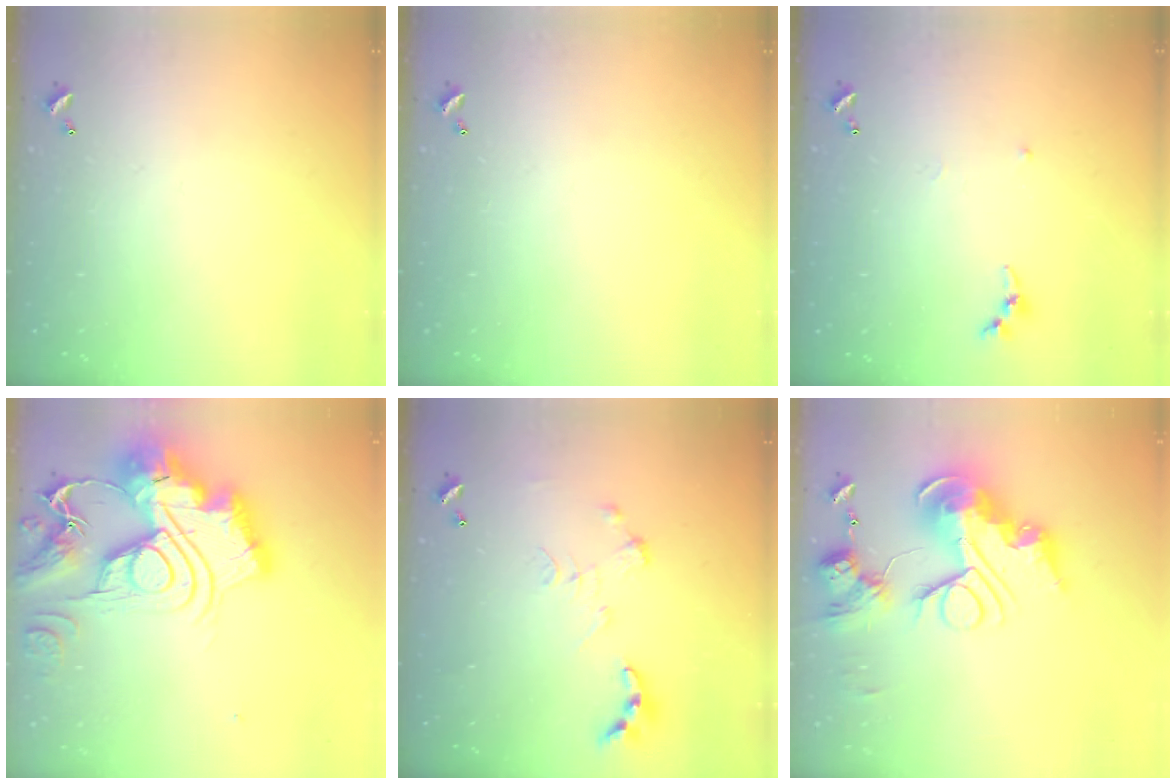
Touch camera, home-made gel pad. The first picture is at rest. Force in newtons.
{"total": 0.0}
{"total": 6.2, "press": 6.1, "slide": 0.7}
{"total": 0.6, "press": 0.6, "slide": 0.0}
{"total": 0.0}
{"total": 0.7, "press": 0.7, "slide": 0.0}